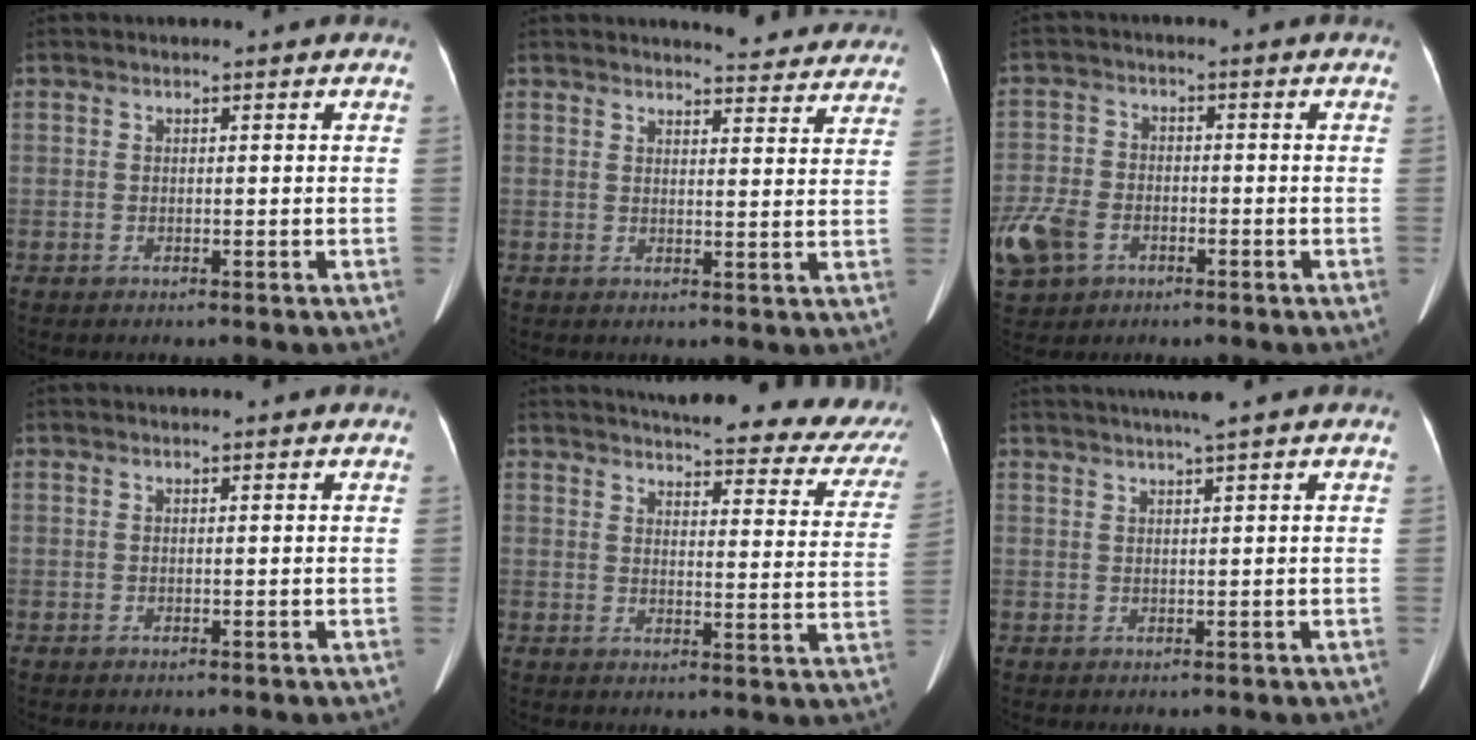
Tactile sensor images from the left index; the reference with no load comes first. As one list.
[{"total": 11.9, "force": [11.5, 2.2, 2.2], "torque": [0.000, -0.023, 0.110]}, {"total": 12.2, "force": [-5.6, 8.8, 6.5], "torque": [-0.188, 0.000, -0.097]}, {"total": 0.7, "force": [0.7, 0.2, 0.2], "torque": [-0.008, 0.007, 0.007]}, {"total": 25.4, "force": [22.8, 5.2, 9.9], "torque": [-0.119, -0.057, 0.246]}, {"total": 4.2, "force": [3.3, -0.7, 2.5], "torque": [-0.038, 0.019, 0.056]}]